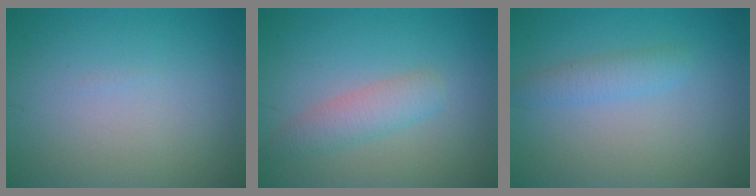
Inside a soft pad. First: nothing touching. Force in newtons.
{"total": 2.7, "press": 2.7, "slide": 0.1}
{"total": 1.9, "press": 1.9, "slide": 0.1}